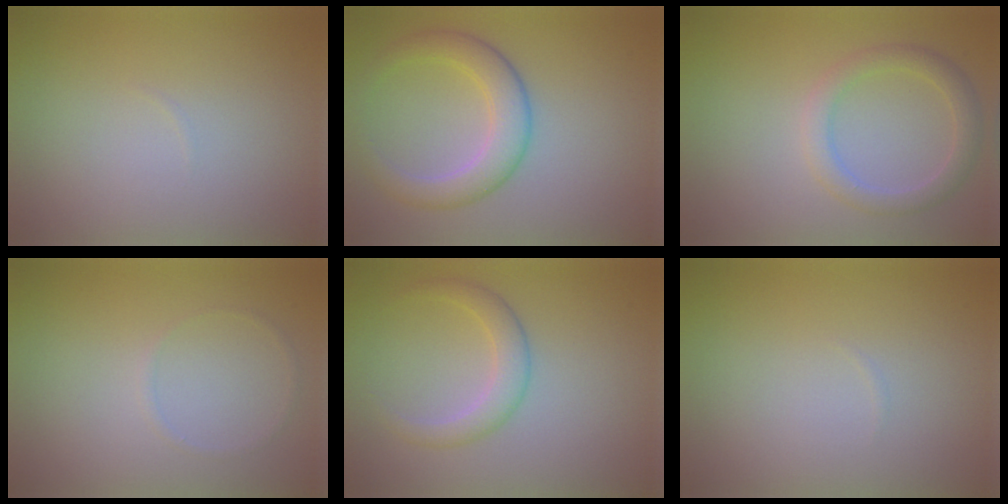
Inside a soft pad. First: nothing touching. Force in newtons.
{"total": 4.3, "press": 4.3, "slide": 0.1}
{"total": 2.5, "press": 2.5, "slide": 0.1}
{"total": 0.5, "press": 0.5, "slide": 0.1}
{"total": 2.5, "press": 2.5, "slide": 0.1}
{"total": 0.0}